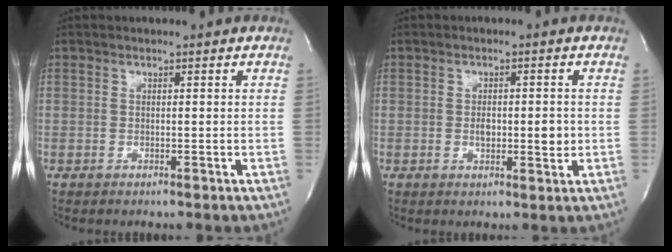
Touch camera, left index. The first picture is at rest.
{"total": 4.1, "force": [-0.6, 1.7, 3.7], "torque": [-0.057, -0.006, -0.007]}